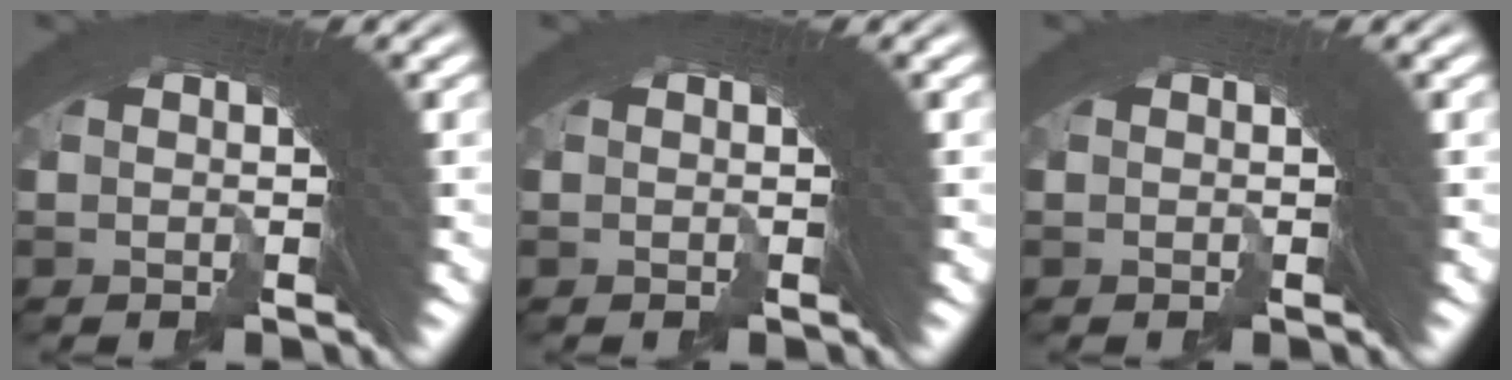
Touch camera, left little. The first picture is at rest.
{"total": 0.0}
{"total": 0.0}